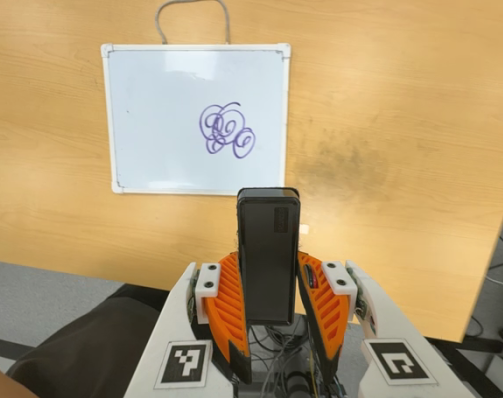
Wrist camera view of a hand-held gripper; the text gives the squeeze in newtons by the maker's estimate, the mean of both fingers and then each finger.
{"total": 5.3, "left": 3.7, "right": 6.8}